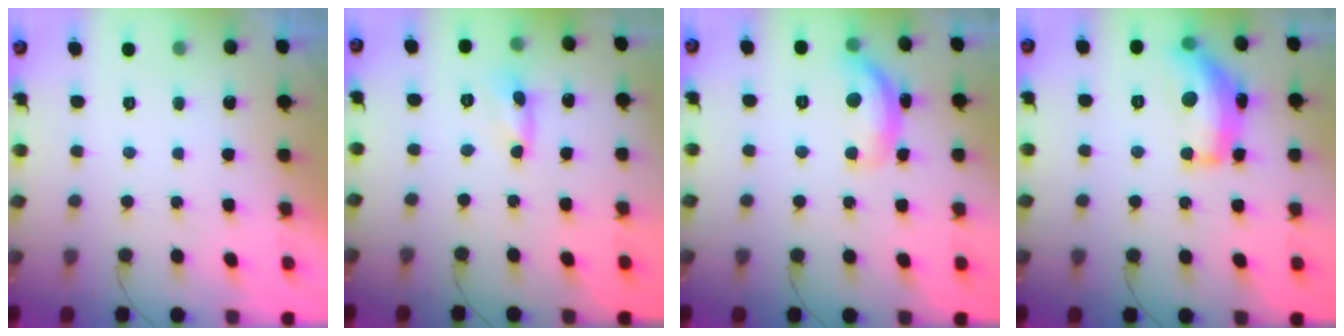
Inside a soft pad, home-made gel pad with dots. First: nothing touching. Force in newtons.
{"total": 0.8, "press": 0.7, "slide": 0.1}
{"total": 12.4, "press": 12.4, "slide": 0.7}
{"total": 16.1, "press": 16.1, "slide": 0.8}